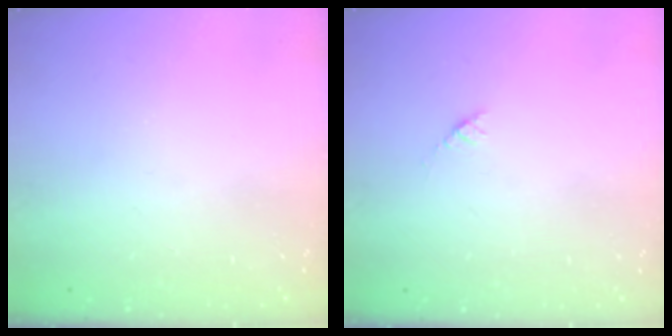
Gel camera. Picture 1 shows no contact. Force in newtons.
{"total": 2.7, "press": 2.6, "slide": 0.4}